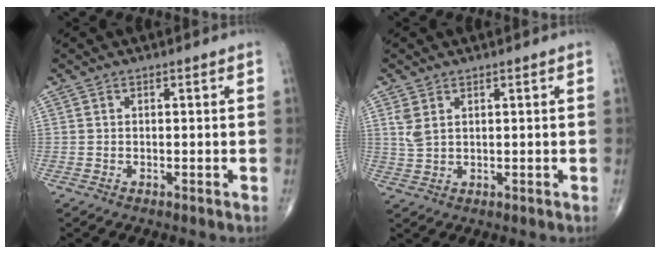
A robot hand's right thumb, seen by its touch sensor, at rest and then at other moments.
{"total": 2.9, "force": [1.4, 1.5, 2.0], "torque": [-0.046, 0.002, 0.038]}